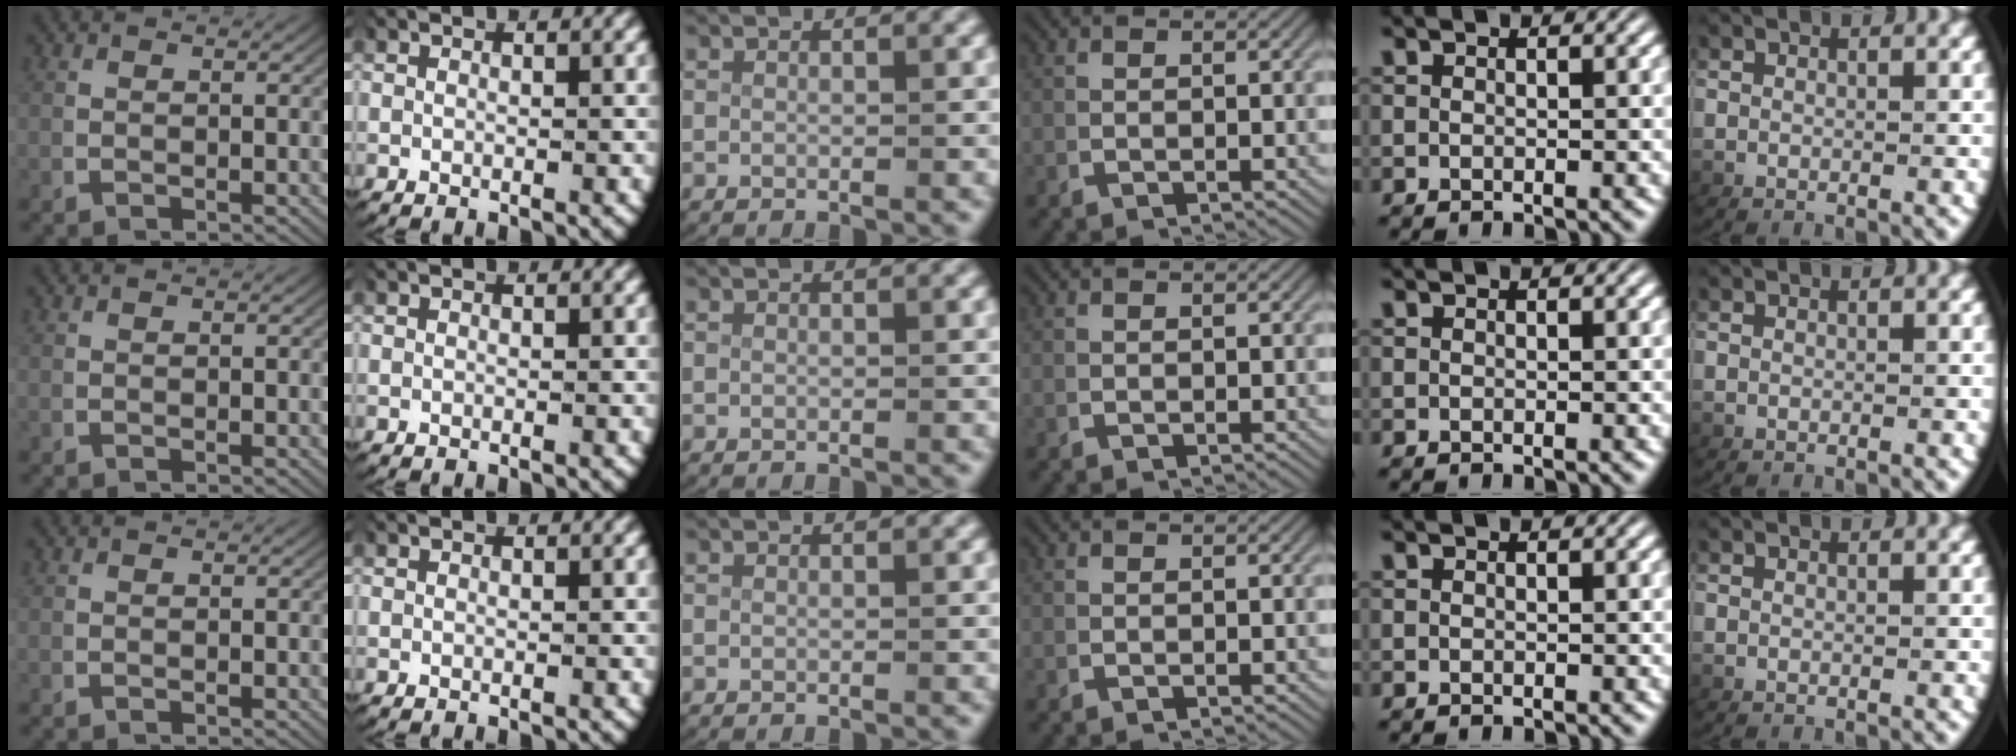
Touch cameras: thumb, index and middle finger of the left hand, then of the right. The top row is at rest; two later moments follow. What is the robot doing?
{"motion": "reach", "object": "key"}